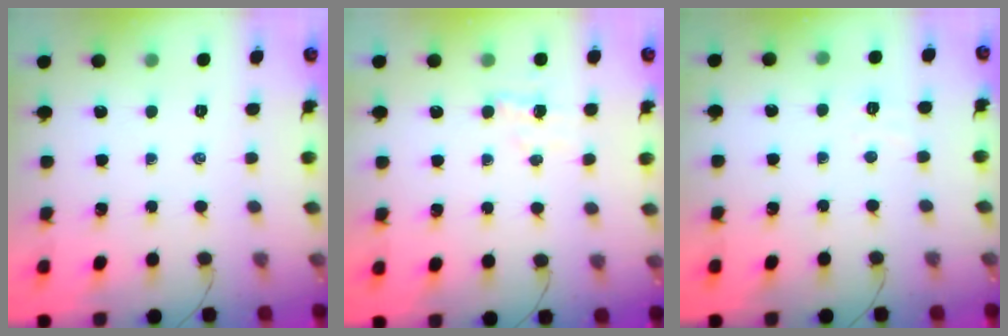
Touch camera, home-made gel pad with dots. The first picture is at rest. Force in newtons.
{"total": 2.7, "press": 2.6, "slide": 0.7}
{"total": 3.0, "press": 2.9, "slide": 0.7}